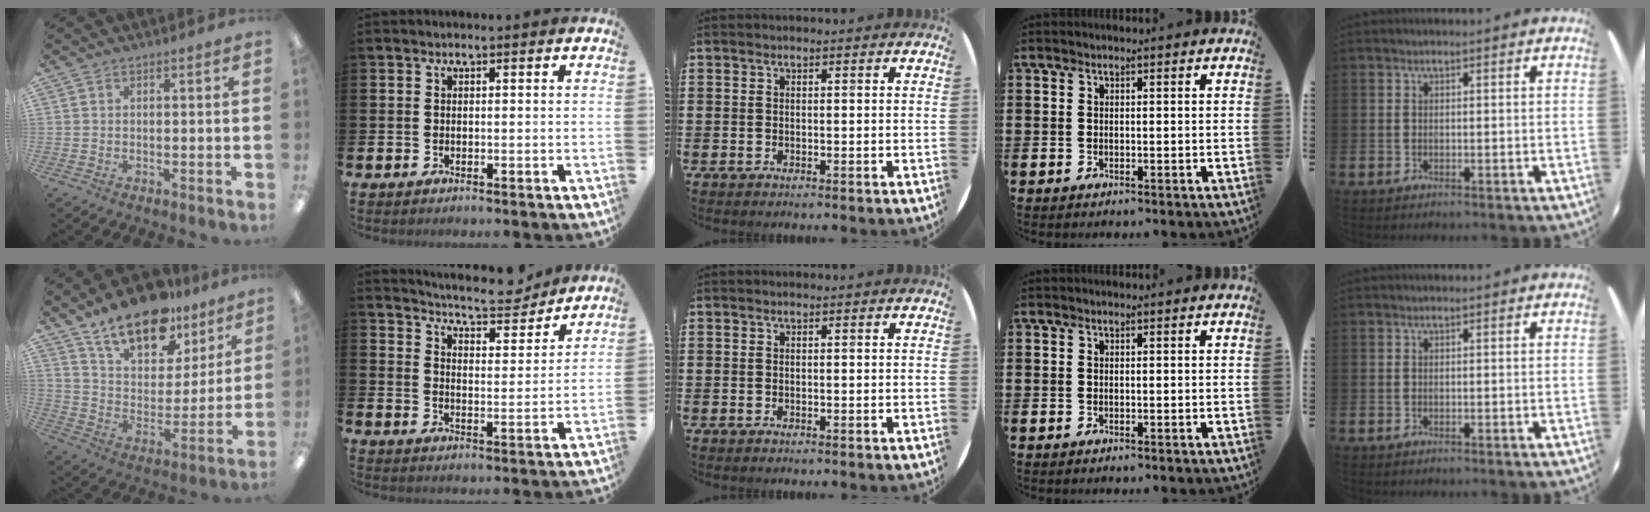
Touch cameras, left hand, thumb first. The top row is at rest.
{"thumb": {"total": 18.4, "force": [13.5, 8.7, 9.0], "torque": [-0.153, -0.076, 0.238]}, "index": {"total": 6.7, "force": [6.5, 0.8, 1.4], "torque": [-0.041, -0.045, 0.110]}}